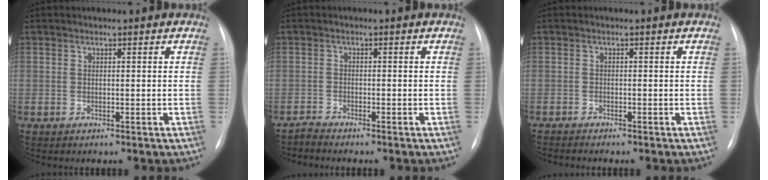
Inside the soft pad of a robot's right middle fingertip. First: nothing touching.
{"total": 1.3, "force": [-1.3, -0.3, -0.2], "torque": [0.005, -0.006, -0.026]}
{"total": 2.5, "force": [-2.2, 0.1, 1.0], "torque": [-0.015, -0.004, -0.031]}